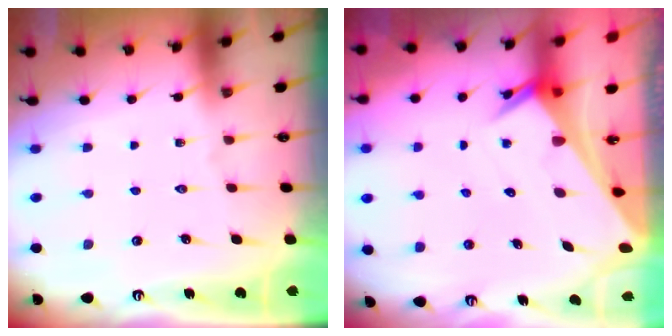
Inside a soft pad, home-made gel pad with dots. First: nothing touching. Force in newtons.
{"total": 3.6, "press": 3.6, "slide": 0.3}